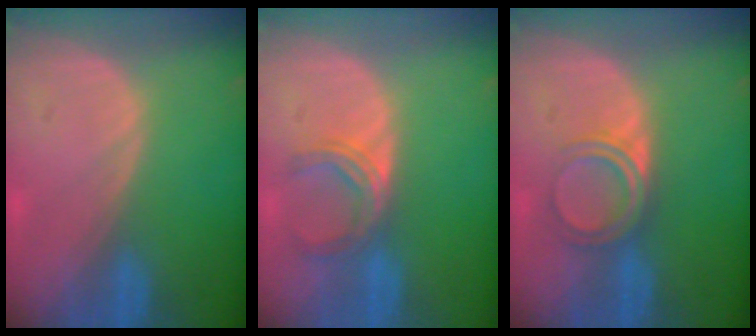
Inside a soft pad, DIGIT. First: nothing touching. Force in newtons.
{"total": 5.0, "press": 4.5, "slide": 2.2}
{"total": 4.7, "press": 4.2, "slide": 2.1}